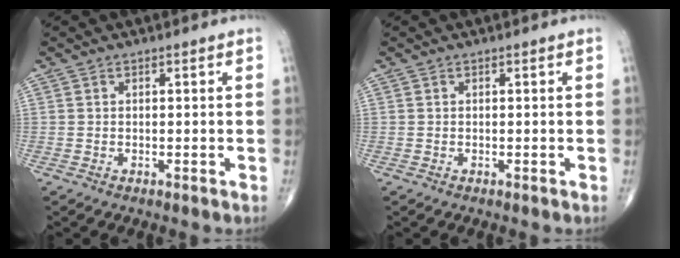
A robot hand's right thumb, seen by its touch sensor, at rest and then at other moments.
{"total": 0.0}